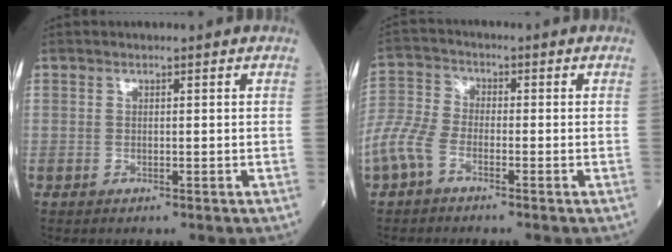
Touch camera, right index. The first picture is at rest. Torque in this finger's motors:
{"motor_torque": [0.42, -0.49, 0.41, 0.14]}